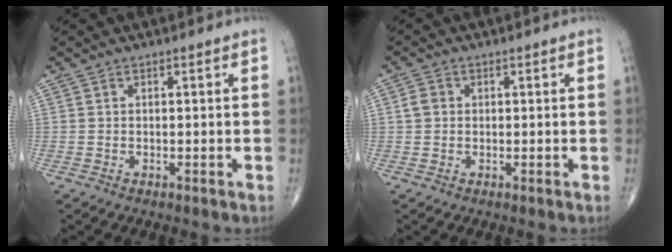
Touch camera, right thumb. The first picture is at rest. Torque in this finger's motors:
{"motor_torque": [-0.22, 0.12, 0.23, 0.12, 0.00]}